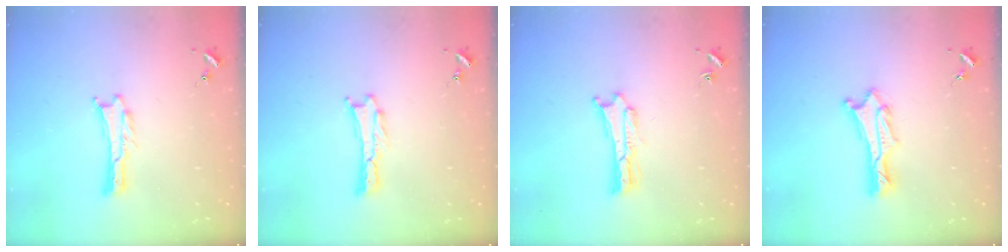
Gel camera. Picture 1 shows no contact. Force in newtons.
{"total": 0.0}
{"total": 0.9, "press": 0.9, "slide": 0.2}
{"total": 1.5, "press": 1.5, "slide": 0.1}